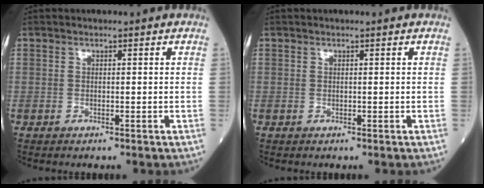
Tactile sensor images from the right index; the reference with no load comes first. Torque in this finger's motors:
{"motor_torque": [0.00, 0.00, 0.00, 0.00]}